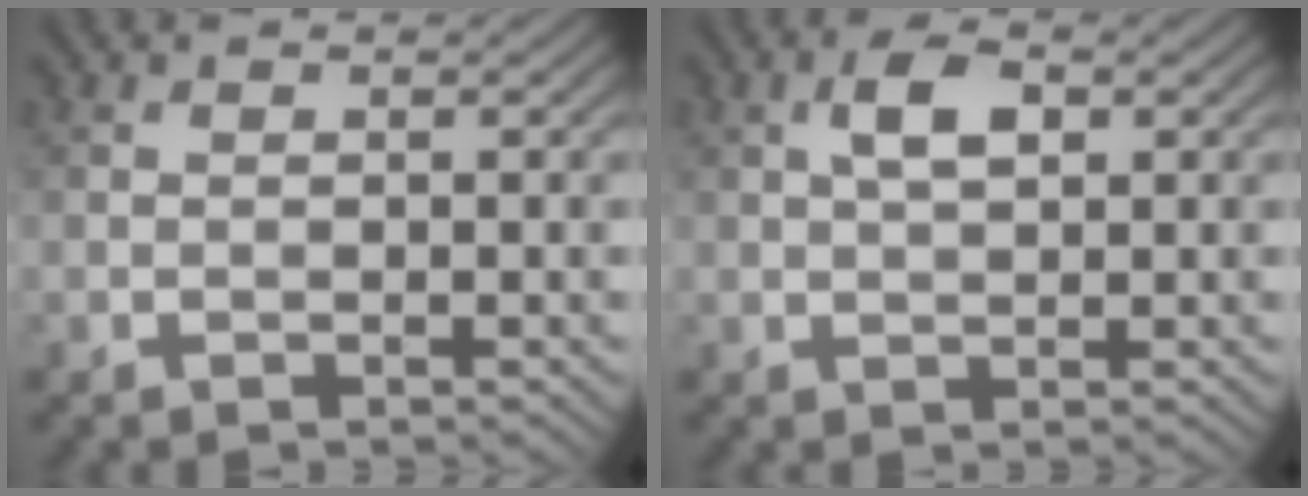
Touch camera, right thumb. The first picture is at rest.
{"total": 3.6, "force": [1.1, 1.7, 3.0], "torque": [-0.060, 0.007, 0.018]}